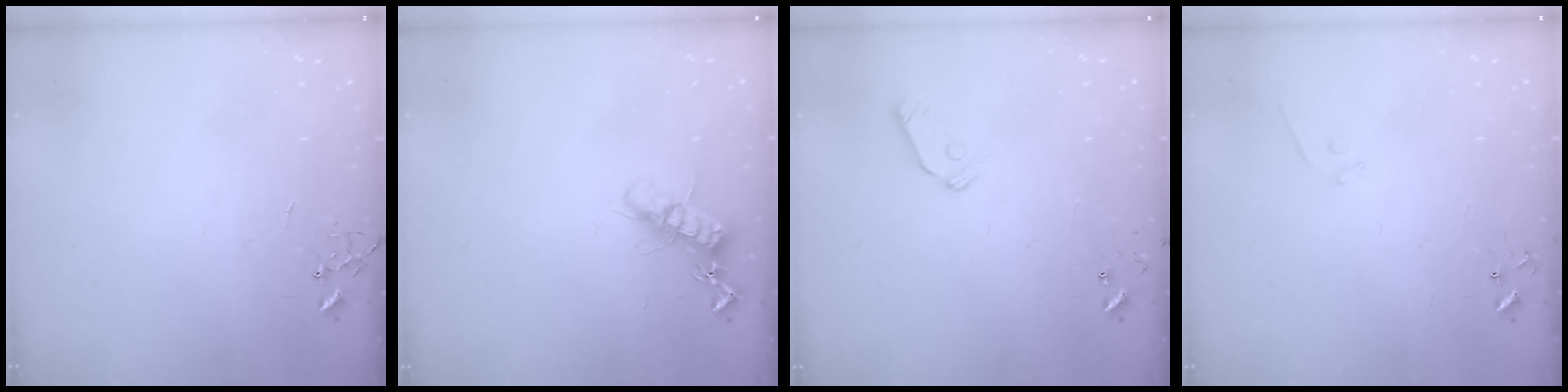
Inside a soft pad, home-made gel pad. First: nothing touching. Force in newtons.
{"total": 12.5, "press": 12.5, "slide": 0.4}
{"total": 7.1, "press": 7.1, "slide": 0.5}
{"total": 5.3, "press": 5.3, "slide": 0.4}